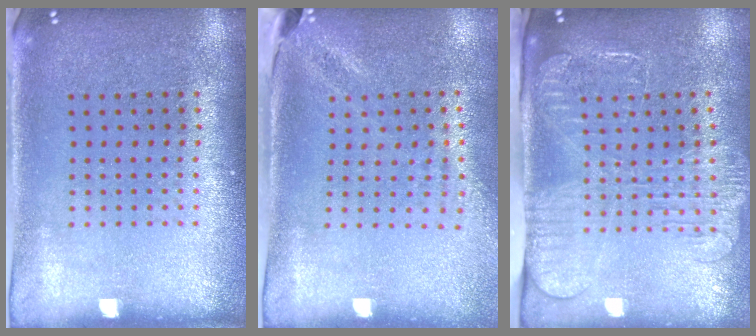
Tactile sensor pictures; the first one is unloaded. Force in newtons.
{"total": 2.0, "press": 1.6, "slide": 1.2}
{"total": 2.6, "press": 2.0, "slide": 1.6}